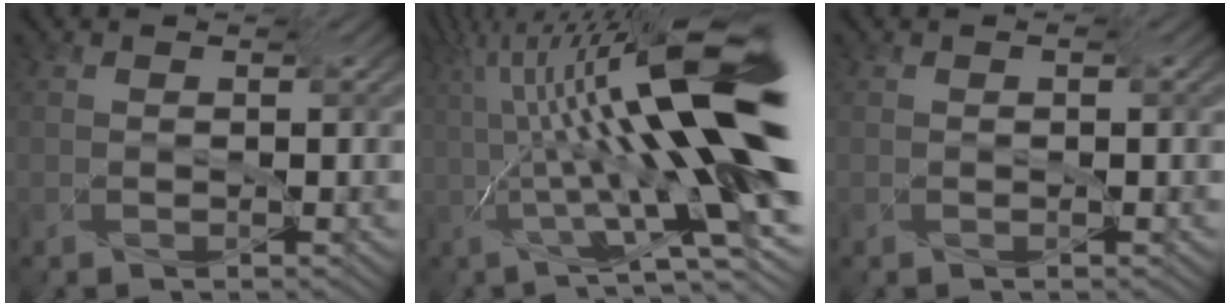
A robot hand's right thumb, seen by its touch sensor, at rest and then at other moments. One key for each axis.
{"total": 16.4, "fx": 0.7, "fy": 3.3, "fz": 16.1, "tx": -0.254, "ty": 0.040, "tz": 0.021}
{"total": 0.0}